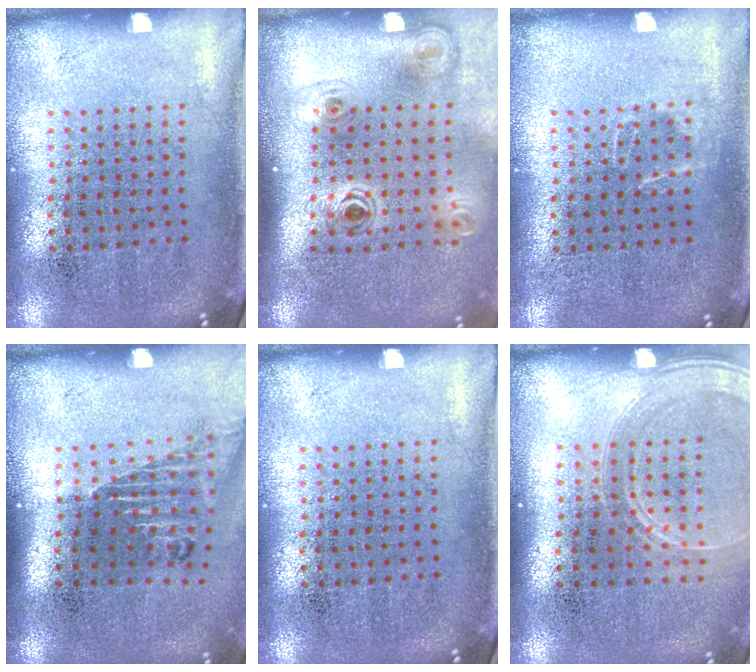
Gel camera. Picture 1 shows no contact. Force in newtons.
{"total": 2.2, "press": 1.5, "slide": 1.6}
{"total": 0.9, "press": 0.8, "slide": 0.2}
{"total": 1.6, "press": 1.3, "slide": 0.9}
{"total": 0.0}
{"total": 1.7, "press": 1.6, "slide": 0.6}